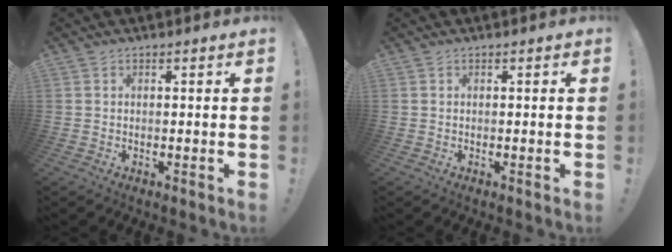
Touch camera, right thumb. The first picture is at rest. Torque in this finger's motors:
{"motor_torque": [-0.10, 0.27, 0.42, -0.11, -0.09]}